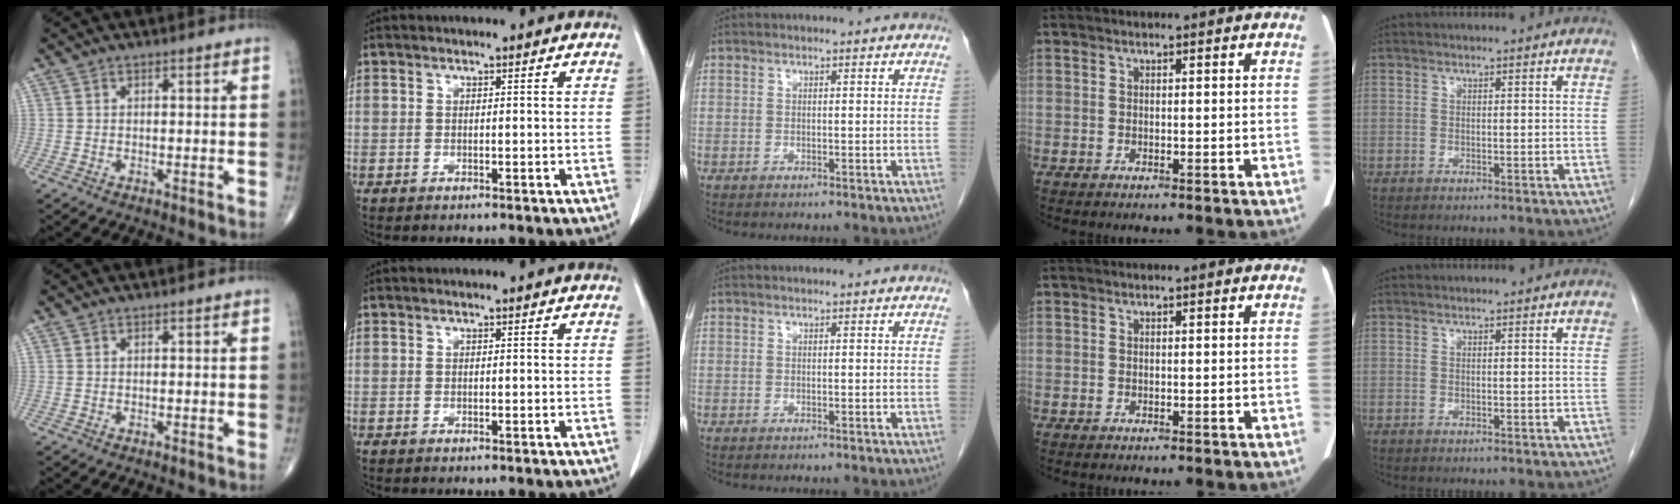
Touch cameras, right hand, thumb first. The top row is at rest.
{}